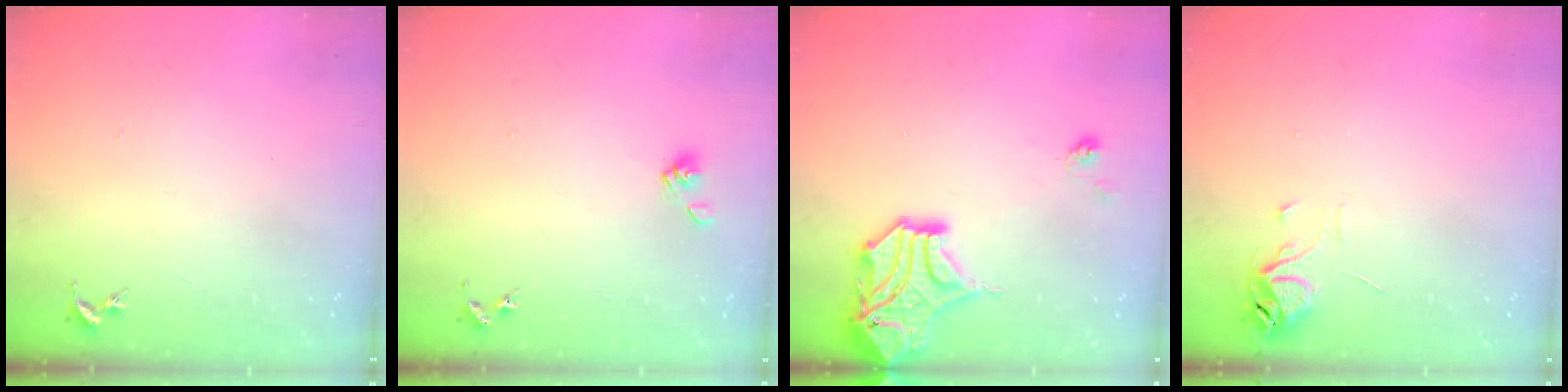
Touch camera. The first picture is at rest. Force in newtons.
{"total": 5.8, "press": 5.3, "slide": 2.3}
{"total": 15.2, "press": 15.1, "slide": 2.2}
{"total": 6.4, "press": 6.4, "slide": 0.5}